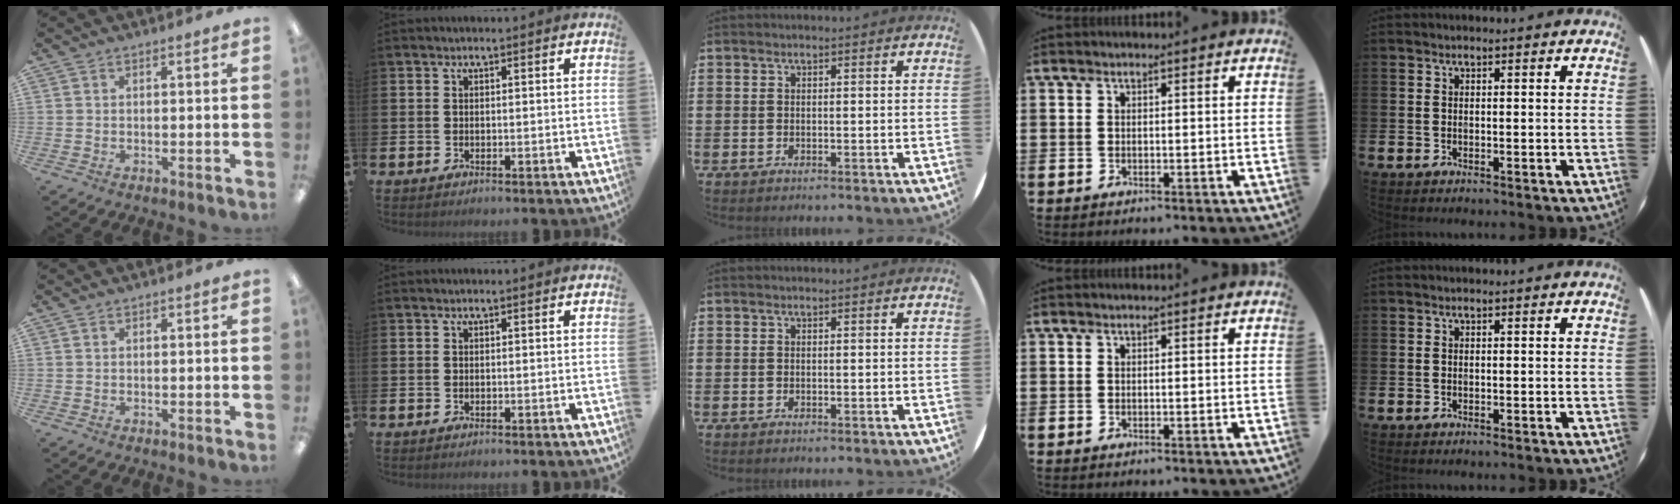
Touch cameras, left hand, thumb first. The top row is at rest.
{}